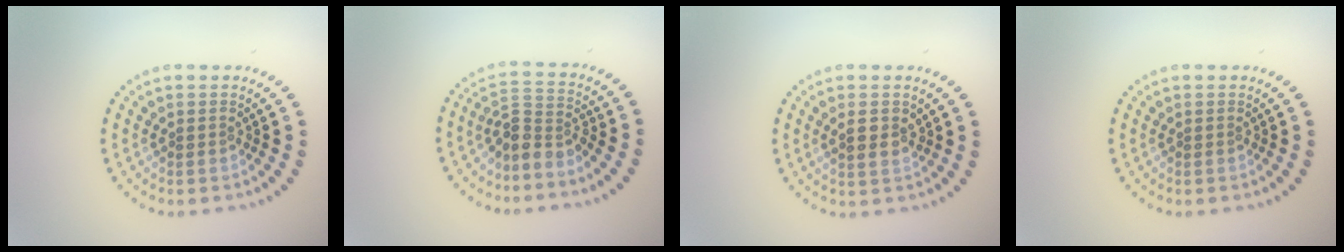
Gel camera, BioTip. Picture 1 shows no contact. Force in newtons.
{"total": 3.0, "press": 2.1, "slide": 2.1}
{"total": 1.5, "press": 1.5, "slide": 0.5}
{"total": 0.0}